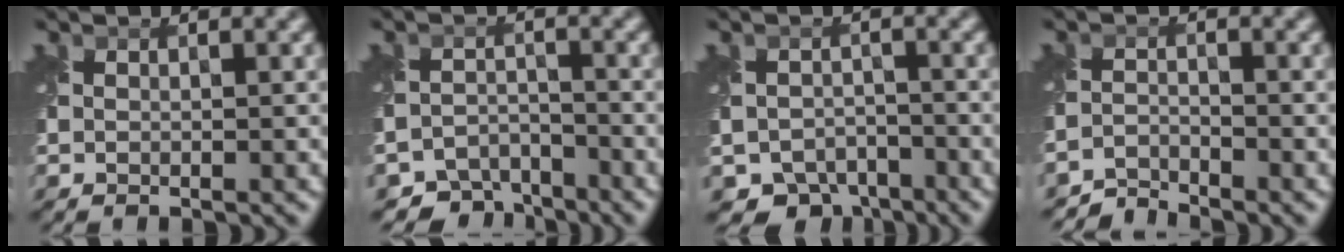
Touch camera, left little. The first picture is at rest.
{"total": 4.4, "force": [-3.9, 1.9, 0.5], "torque": [0.002, -0.011, -0.070]}
{"total": 4.9, "force": [-3.6, 3.1, 1.1], "torque": [-0.007, -0.014, -0.058]}
{"total": 2.4, "force": [-2.4, 0.0, -0.3], "torque": [0.007, -0.001, -0.054]}